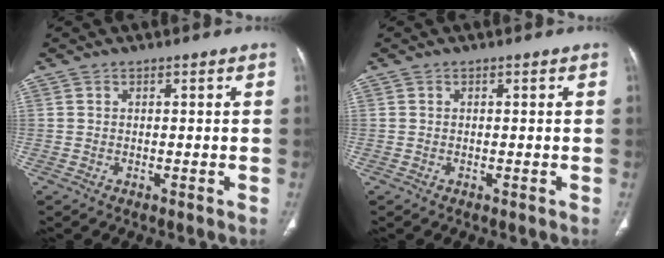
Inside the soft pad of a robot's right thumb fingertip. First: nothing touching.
{"total": 0.0}